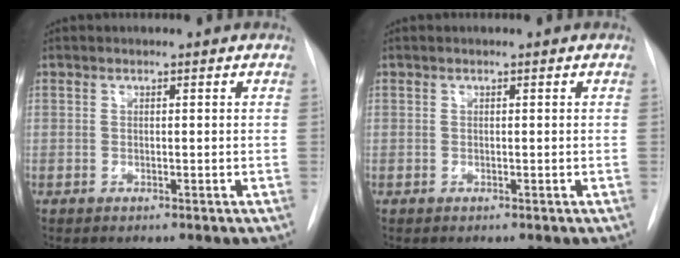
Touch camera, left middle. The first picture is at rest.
{"total": 0.0}